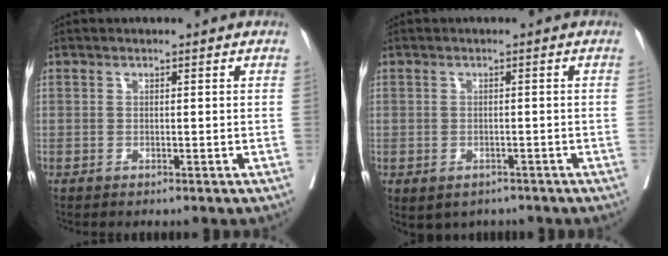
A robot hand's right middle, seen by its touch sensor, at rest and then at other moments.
{"total": 5.3, "force": [-3.6, 3.4, 1.7], "torque": [-0.024, 0.008, -0.043]}